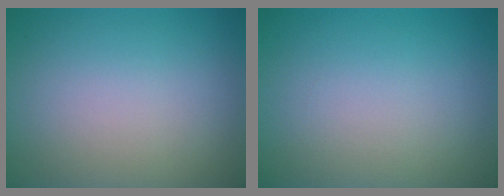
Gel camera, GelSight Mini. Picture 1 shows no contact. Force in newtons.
{"total": 0.0}